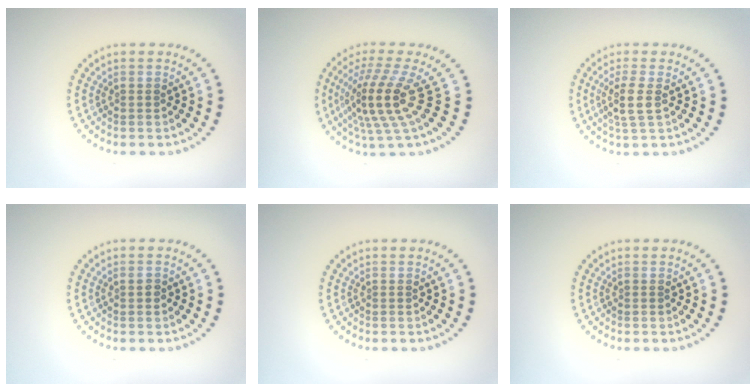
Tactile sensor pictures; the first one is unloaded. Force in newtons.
{"total": 5.1, "press": 3.6, "slide": 3.6}
{"total": 2.4, "press": 2.1, "slide": 1.3}
{"total": 0.7, "press": 0.7, "slide": 0.0}
{"total": 0.0}
{"total": 0.0}